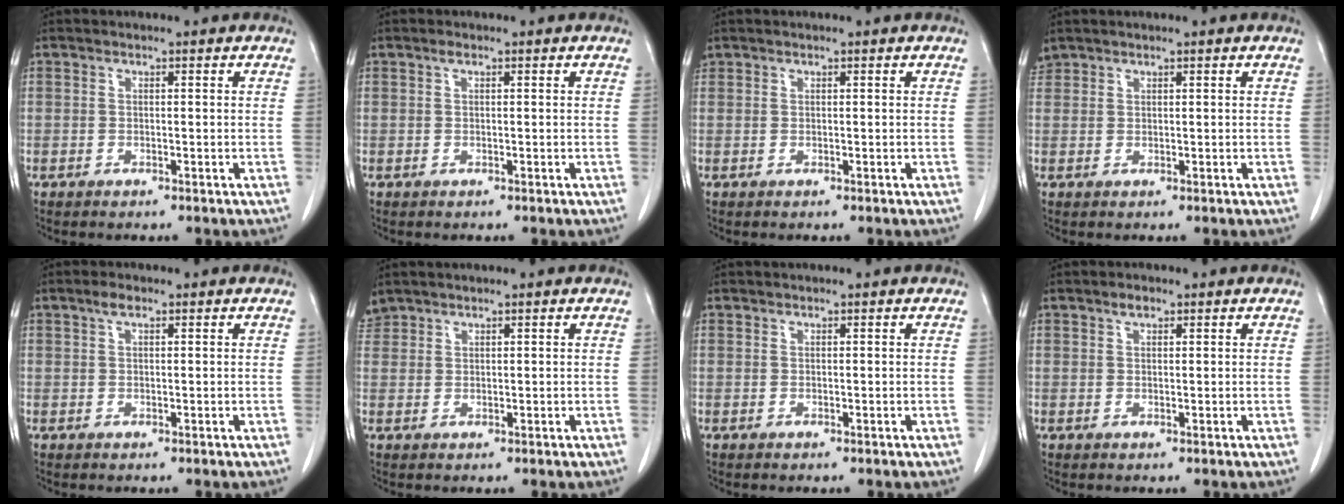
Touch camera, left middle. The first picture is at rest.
{"total": 0.5, "force": [0.3, 0.2, 0.4], "torque": [-0.007, 0.002, 0.004]}
{"total": 0.6, "force": [0.5, 0.4, 0.0], "torque": [-0.002, 0.012, 0.010]}
{"total": 1.4, "force": [1.3, 0.5, -0.1], "torque": [-0.004, 0.014, 0.028]}
{"total": 1.5, "force": [0.9, 0.5, 1.1], "torque": [-0.022, 0.008, 0.016]}
{"total": 2.0, "force": [1.8, 0.6, -0.2], "torque": [-0.003, 0.014, 0.040]}
{"total": 0.0}
{"total": 1.4, "force": [0.9, 0.6, 0.8], "torque": [-0.015, 0.003, 0.016]}